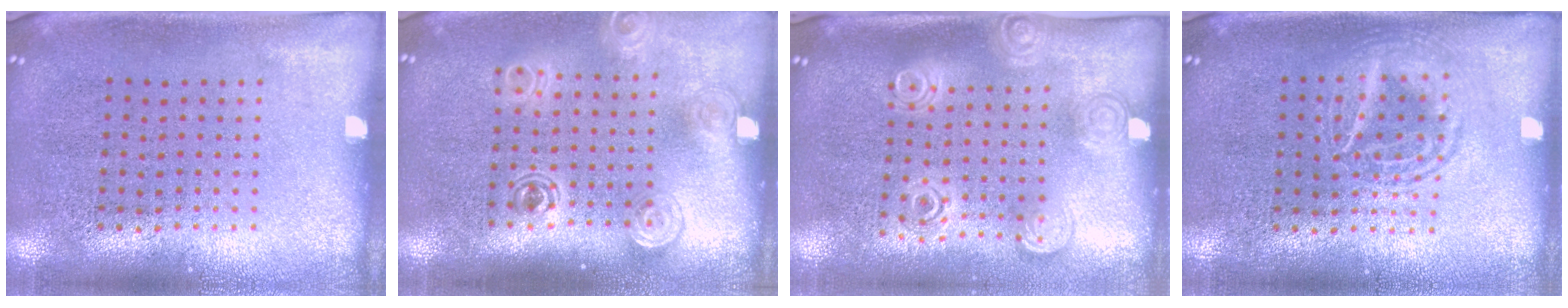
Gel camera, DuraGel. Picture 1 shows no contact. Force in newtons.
{"total": 1.6, "press": 1.3, "slide": 0.9}
{"total": 1.7, "press": 1.4, "slide": 1.0}
{"total": 1.4, "press": 1.4, "slide": 0.1}